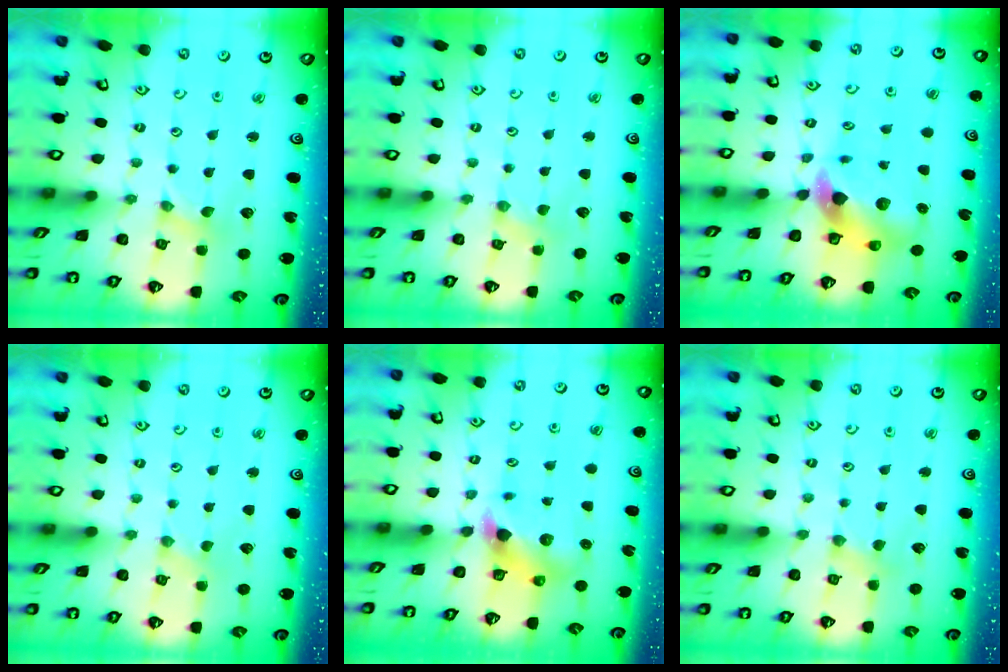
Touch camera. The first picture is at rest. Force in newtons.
{"total": 1.7, "press": 1.7, "slide": 0.3}
{"total": 9.2, "press": 9.1, "slide": 1.5}
{"total": 0.0}
{"total": 7.4, "press": 7.3, "slide": 1.2}
{"total": 2.3, "press": 2.2, "slide": 0.4}